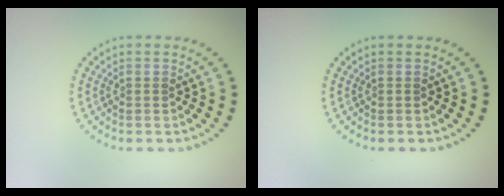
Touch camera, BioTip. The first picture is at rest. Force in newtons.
{"total": 0.0}